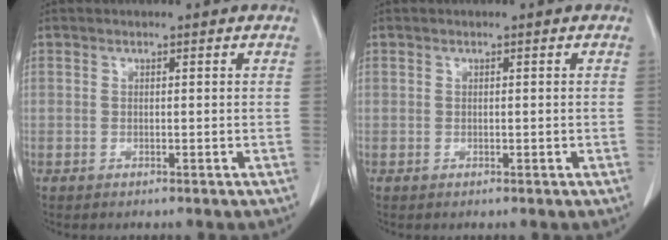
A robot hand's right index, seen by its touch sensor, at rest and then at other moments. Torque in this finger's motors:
{"motor_torque": [0.00, 0.06, 0.00, 0.00]}